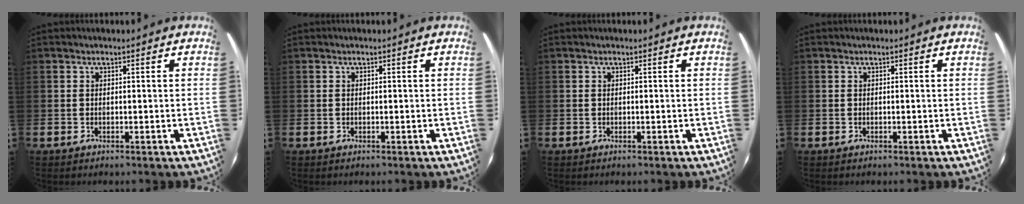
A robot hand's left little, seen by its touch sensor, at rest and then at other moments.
{"total": 0.0}
{"total": 0.0}
{"total": 0.0}